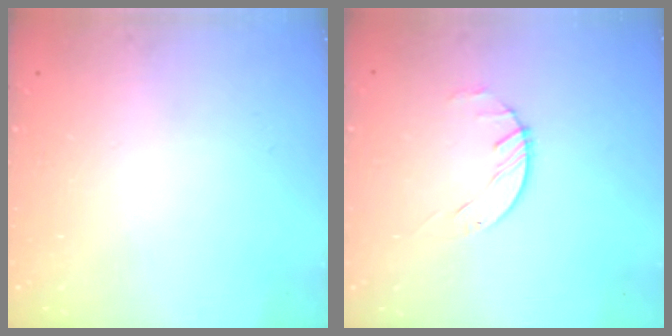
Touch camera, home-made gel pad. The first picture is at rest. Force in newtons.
{"total": 1.4, "press": 1.4, "slide": 0.2}